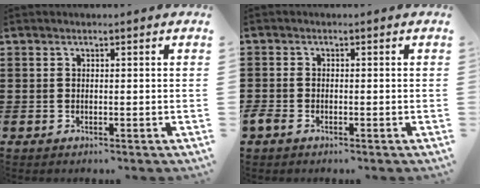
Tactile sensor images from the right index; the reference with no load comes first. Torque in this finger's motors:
{"motor_torque": [-0.24, 0.26, -0.06, -0.05]}